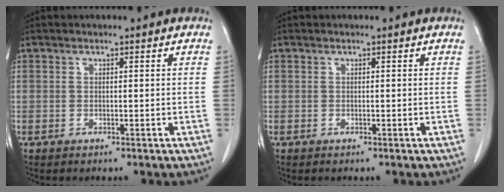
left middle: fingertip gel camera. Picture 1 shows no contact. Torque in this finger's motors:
{"motor_torque": [0.00, 0.00, -0.08, 0.00]}